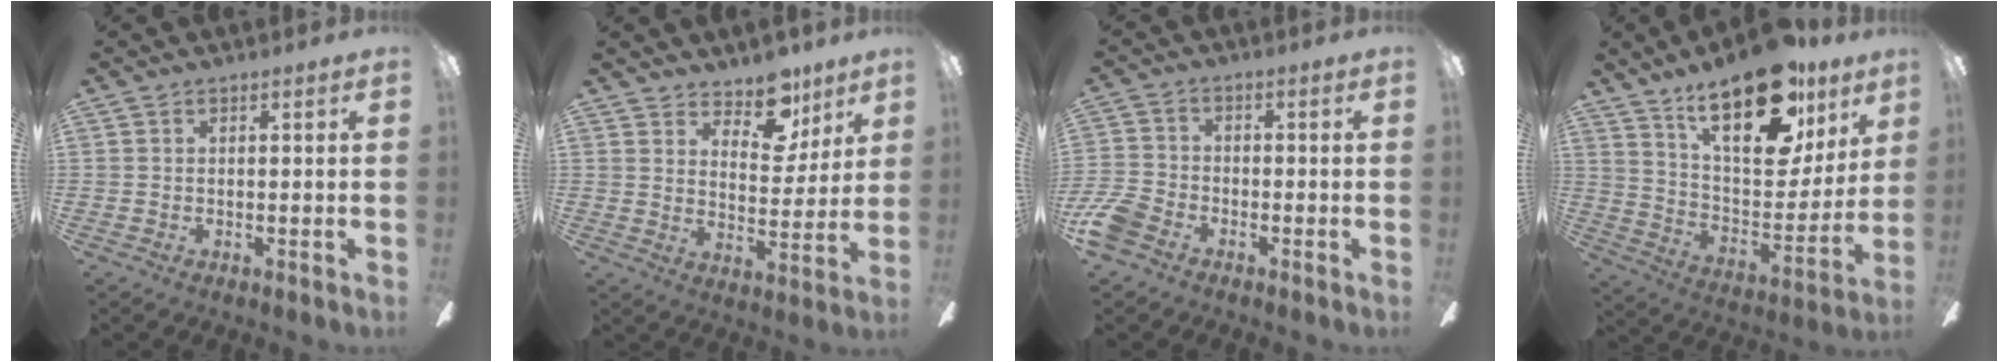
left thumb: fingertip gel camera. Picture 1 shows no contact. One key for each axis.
{"total": 10.7, "fx": 8.4, "fy": 5.2, "fz": 4.3, "tx": -0.058, "ty": -0.050, "tz": 0.151}
{"total": 7.1, "fx": -4.3, "fy": 4.5, "fz": 3.5, "tx": -0.087, "ty": 0.018, "tz": -0.086}
{"total": 24.9, "fx": 16.4, "fy": 10.6, "fz": 15.5, "tx": -0.235, "ty": -0.095, "tz": 0.284}